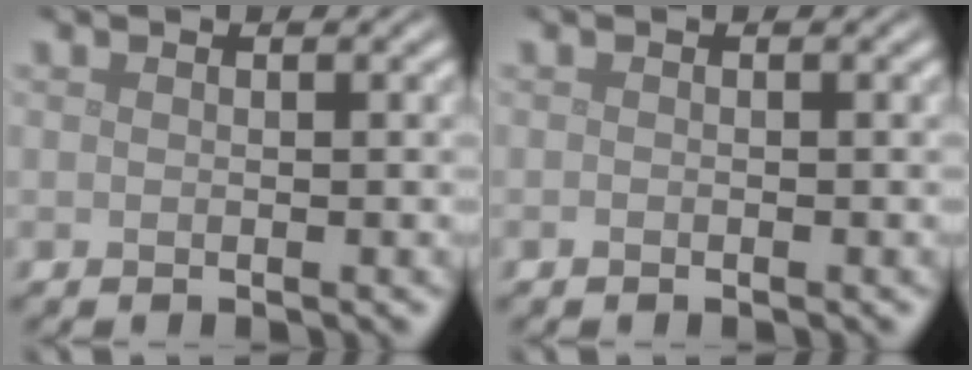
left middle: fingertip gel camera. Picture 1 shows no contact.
{"total": 0.0}